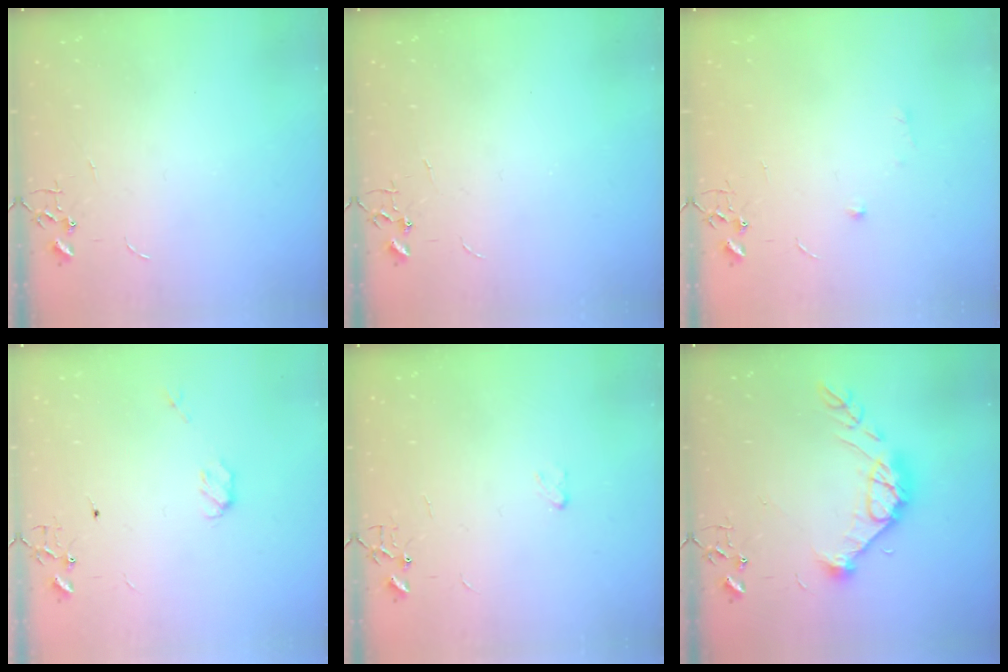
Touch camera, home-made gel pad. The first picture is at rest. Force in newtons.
{"total": 0.0}
{"total": 5.2, "press": 4.9, "slide": 1.9}
{"total": 3.8, "press": 3.7, "slide": 0.6}
{"total": 3.2, "press": 3.1, "slide": 0.4}
{"total": 15.3, "press": 15.3, "slide": 0.9}